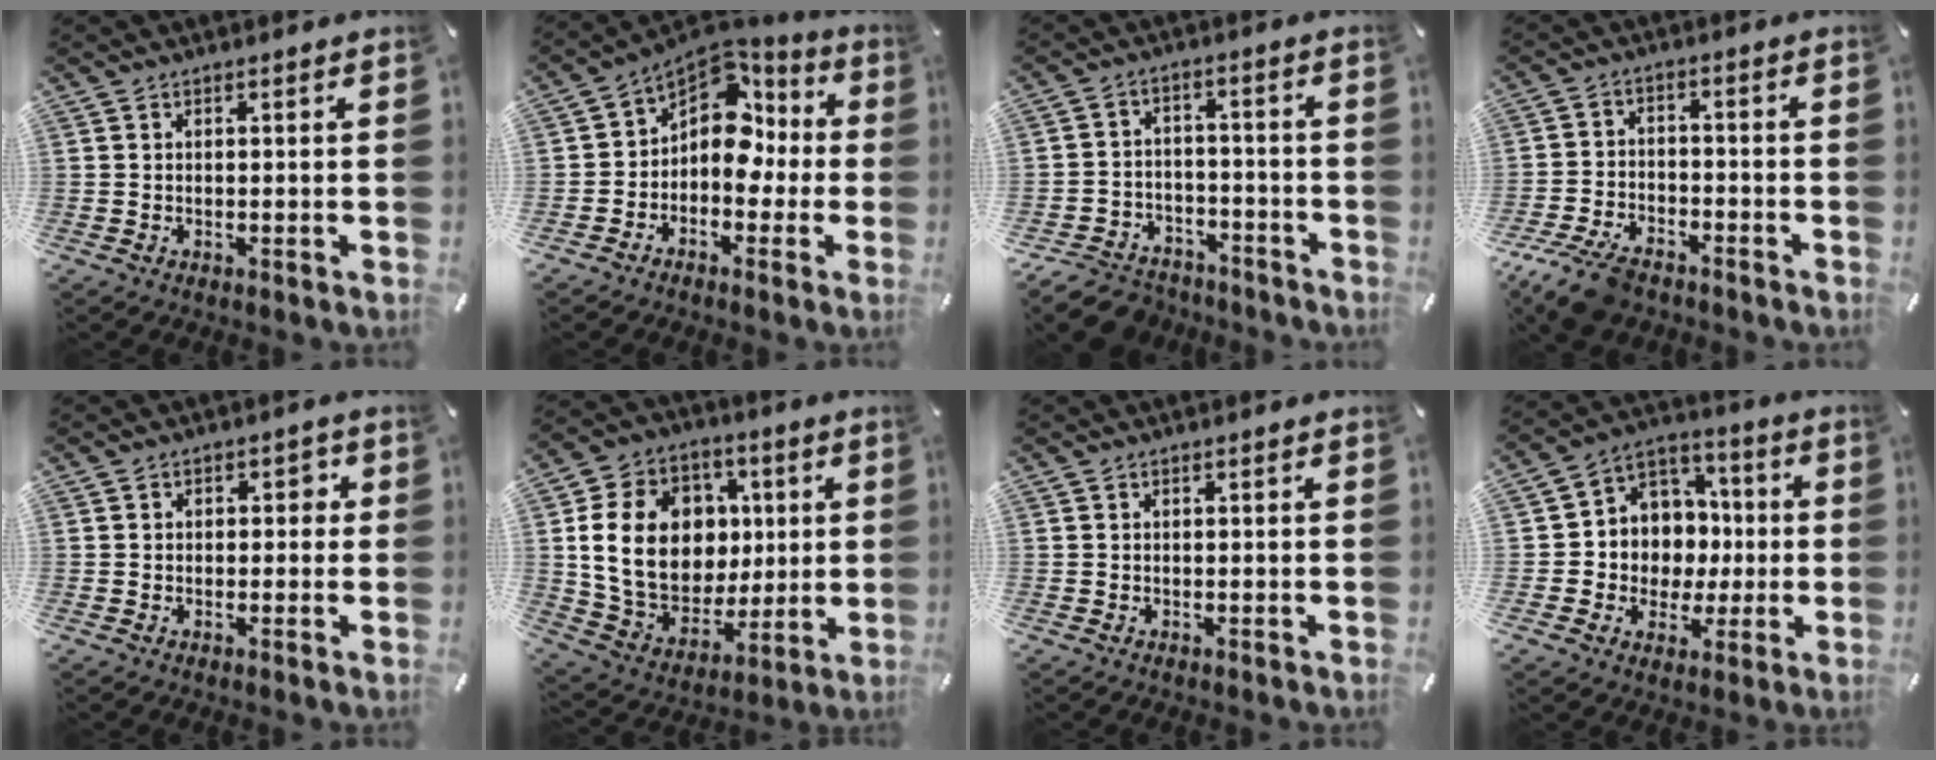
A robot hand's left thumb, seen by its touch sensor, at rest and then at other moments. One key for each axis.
{"total": 10.7, "fx": 1.9, "fy": 8.2, "fz": 6.6, "tx": -0.116, "ty": -0.022, "tz": 0.032}
{"total": 7.3, "fx": -5.3, "fy": 4.6, "fz": 2.1, "tx": -0.040, "ty": 0.029, "tz": -0.098}
{"total": 8.9, "fx": -6.8, "fy": 4.1, "fz": 4.1, "tx": -0.081, "ty": 0.033, "tz": -0.128}
{"total": 2.7, "fx": -0.2, "fy": 2.1, "fz": 1.8, "tx": -0.012, "ty": 0.004, "tz": -0.014}
{"total": 19.7, "fx": 2.9, "fy": 16.1, "fz": 10.9, "tx": -0.205, "ty": -0.005, "tz": 0.063}
{"total": 0.0}
{"total": 10.3, "fx": -0.8, "fy": 10.1, "fz": 1.2, "tx": -0.022, "ty": -0.005, "tz": -0.002}